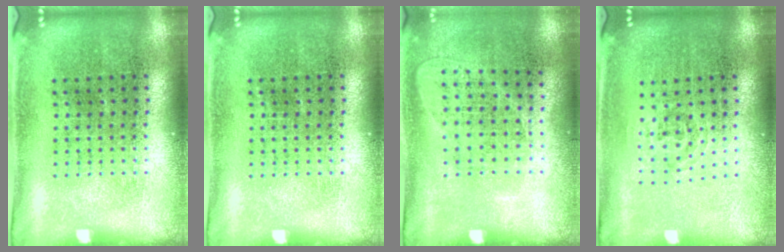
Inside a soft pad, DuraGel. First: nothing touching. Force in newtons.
{"total": 0.0}
{"total": 1.0, "press": 0.9, "slide": 0.5}
{"total": 0.9, "press": 0.6, "slide": 0.7}